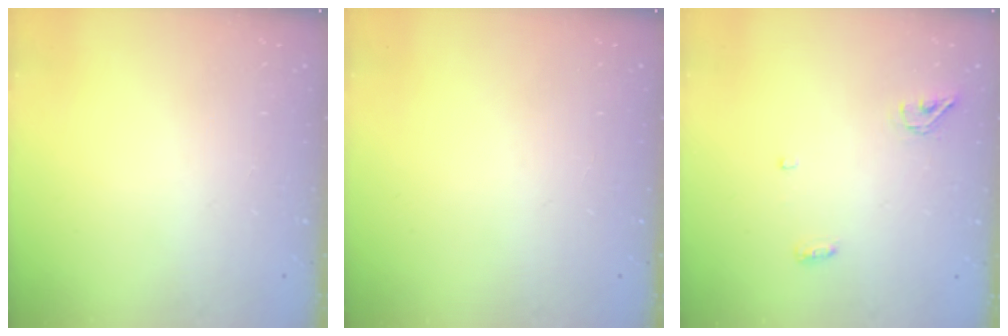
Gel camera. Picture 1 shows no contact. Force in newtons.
{"total": 0.0}
{"total": 6.3, "press": 5.0, "slide": 3.9}